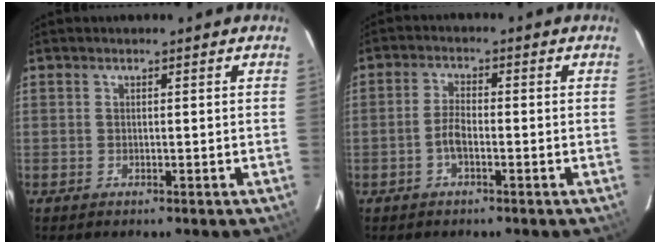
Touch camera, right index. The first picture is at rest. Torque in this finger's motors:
{"motor_torque": [0.08, 0.13, 0.02, 0.00]}